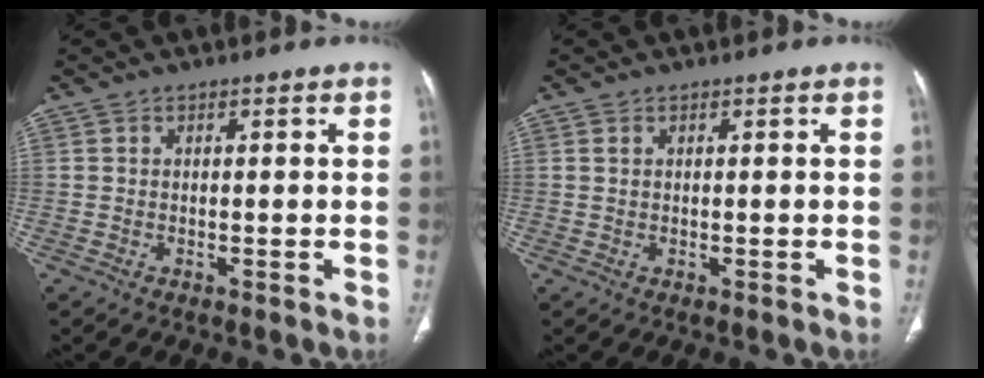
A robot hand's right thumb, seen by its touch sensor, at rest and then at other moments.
{"total": 0.5, "force": [0.3, 0.3, 0.4], "torque": [-0.008, 0.003, 0.008]}